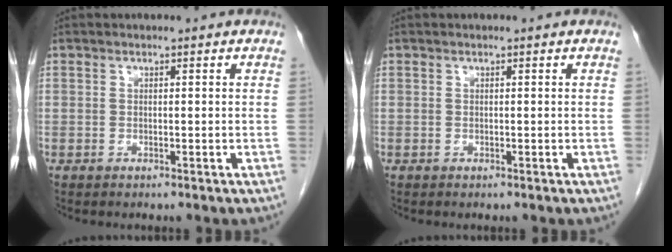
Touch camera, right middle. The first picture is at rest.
{"total": 0.0}